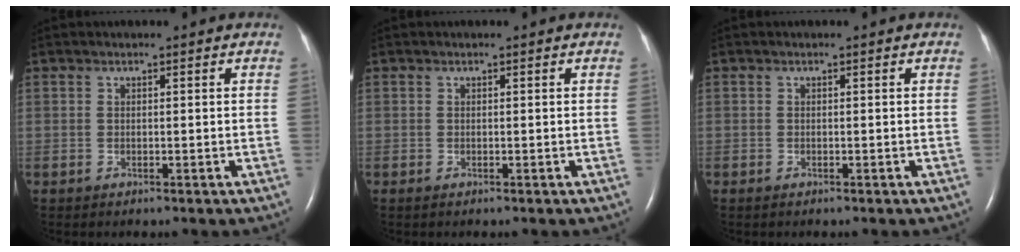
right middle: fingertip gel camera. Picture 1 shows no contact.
{"total": 0.0}
{"total": 0.0}